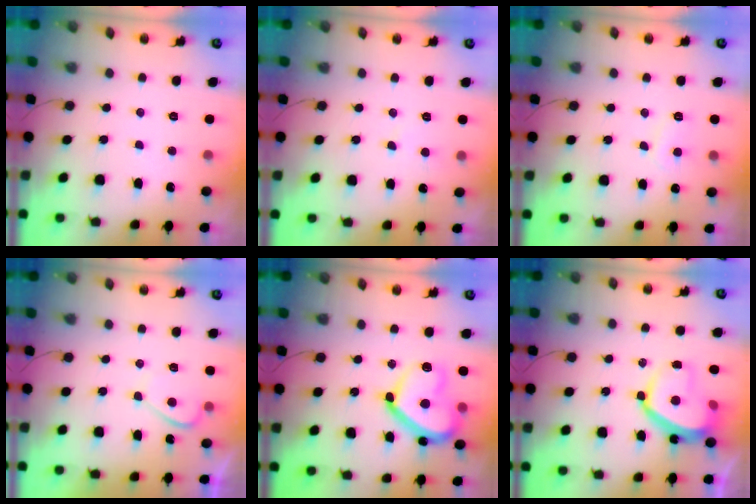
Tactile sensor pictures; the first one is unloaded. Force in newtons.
{"total": 2.7, "press": 2.6, "slide": 0.5}
{"total": 4.4, "press": 4.3, "slide": 0.4}
{"total": 2.1, "press": 2.0, "slide": 0.7}
{"total": 17.4, "press": 17.3, "slide": 1.3}
{"total": 11.7, "press": 11.6, "slide": 0.9}